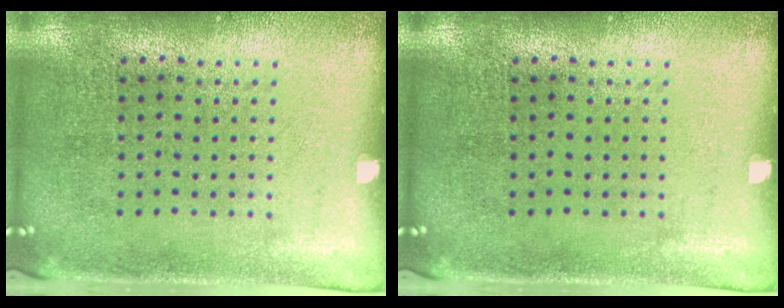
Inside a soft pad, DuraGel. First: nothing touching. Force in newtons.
{"total": 0.0}